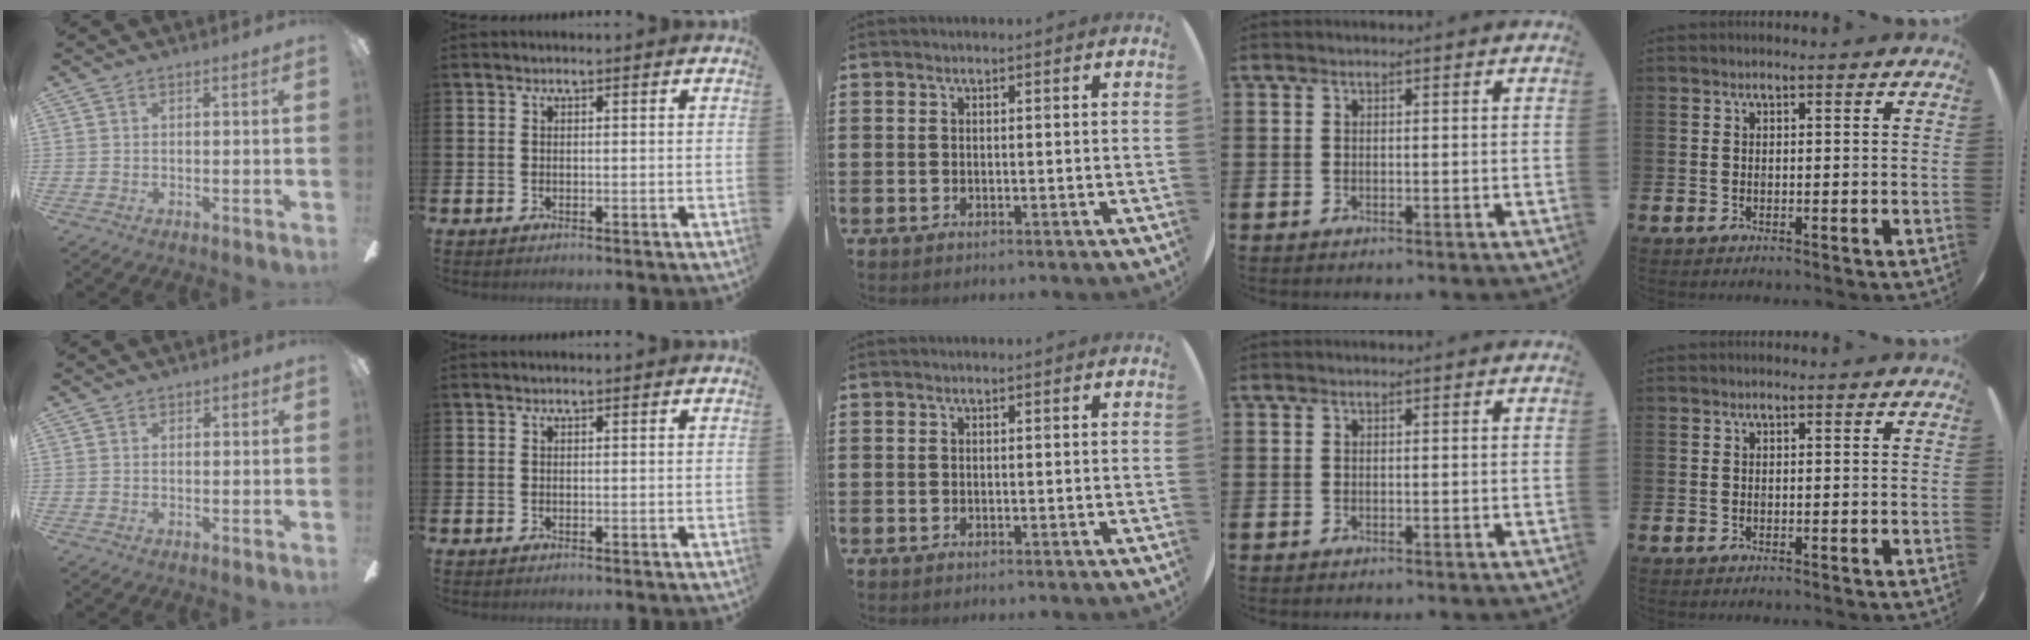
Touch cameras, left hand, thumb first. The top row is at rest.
{"thumb": {"total": 1.1, "force": [0.7, 0.8, 0.4], "torque": [0.001, 0.000, 0.010]}}